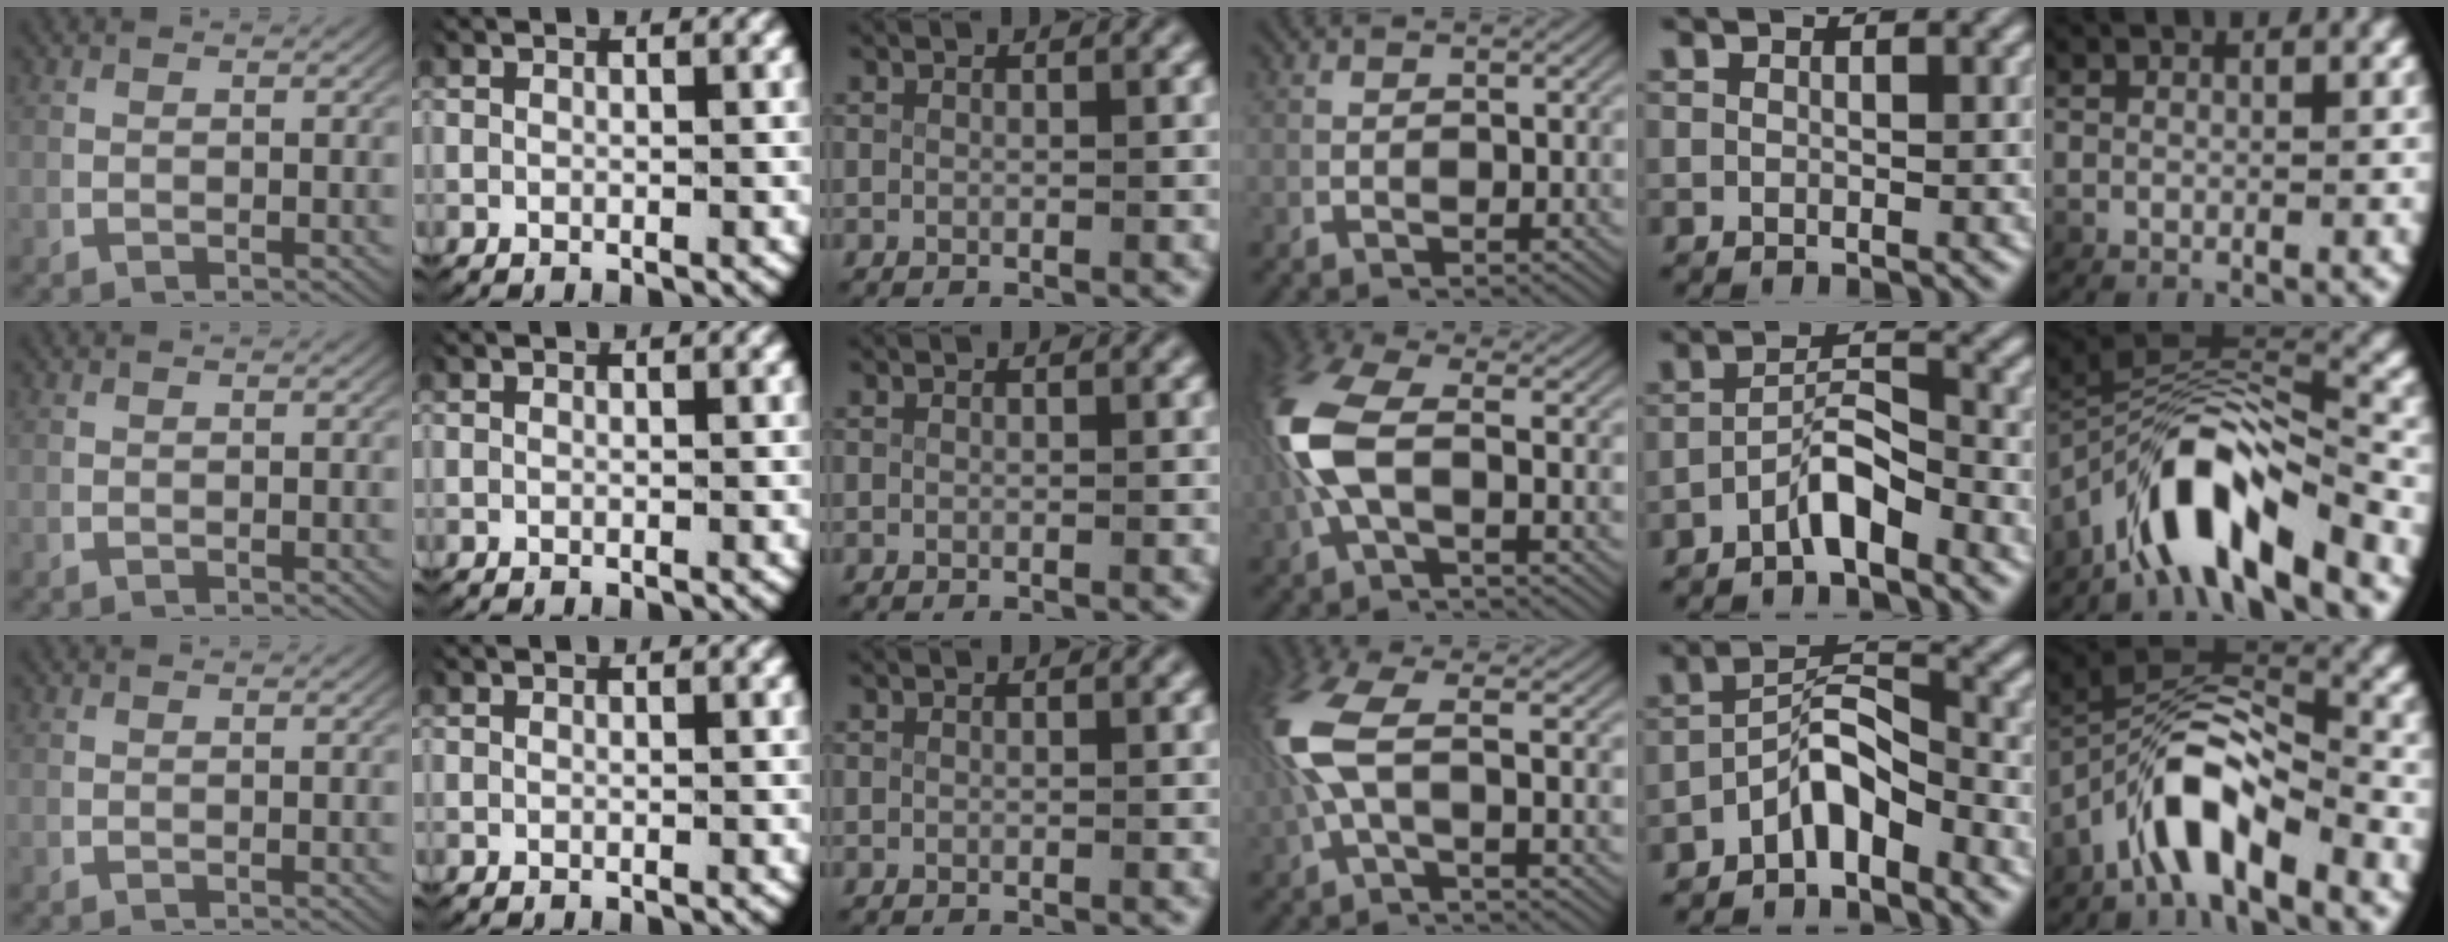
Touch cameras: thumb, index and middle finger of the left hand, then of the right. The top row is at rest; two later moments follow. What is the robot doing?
{"motion": "lift_and_place", "object": "fork"}